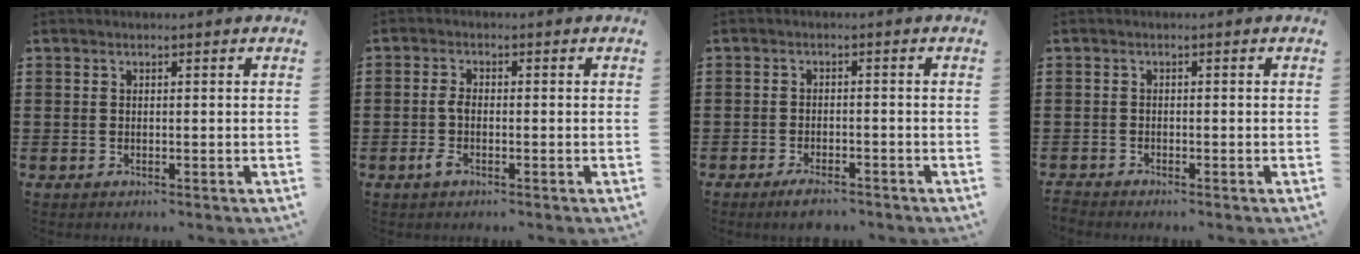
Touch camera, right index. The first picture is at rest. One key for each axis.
{"total": 2.4, "fx": -0.7, "fy": 0.8, "fz": 2.1, "tx": -0.063, "ty": -0.008, "tz": -0.020}
{"total": 2.6, "fx": -2.4, "fy": 0.4, "fz": 0.9, "tx": -0.019, "ty": 0.004, "tz": -0.046}
{"total": 1.2, "fx": -1.2, "fy": 0.1, "fz": -0.1, "tx": -0.002, "ty": 0.002, "tz": -0.026}